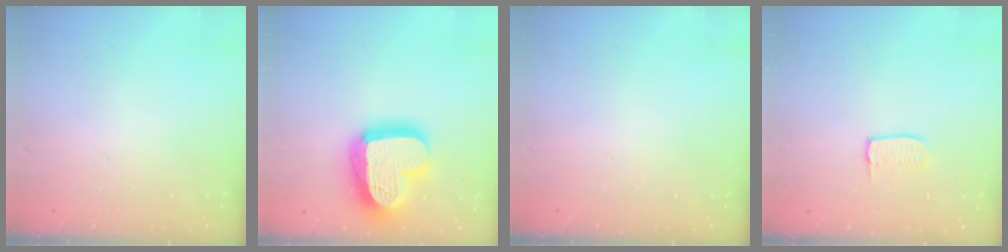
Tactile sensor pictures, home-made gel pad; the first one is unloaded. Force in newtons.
{"total": 23.3, "press": 23.3, "slide": 1.9}
{"total": 0.0}
{"total": 4.9, "press": 4.8, "slide": 0.4}